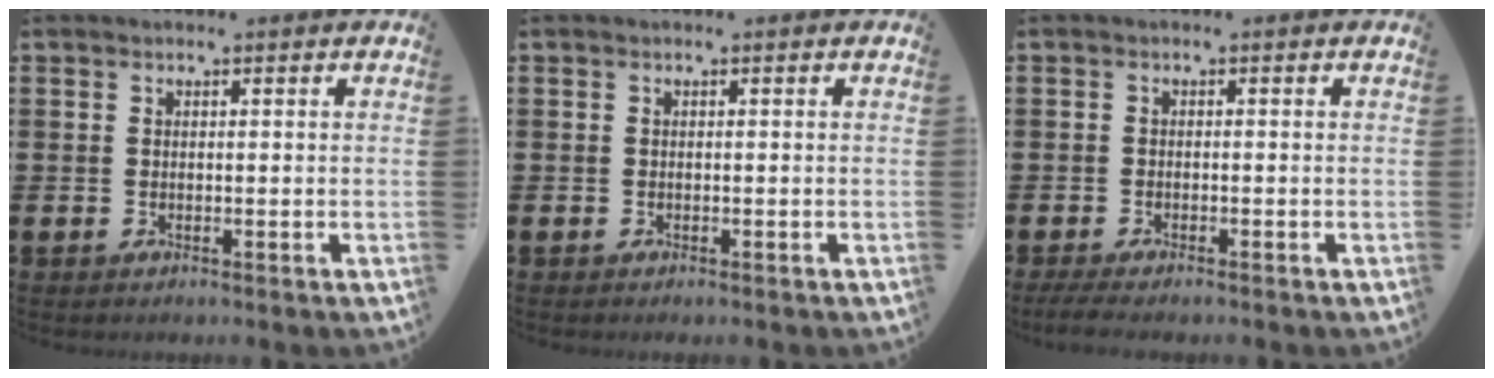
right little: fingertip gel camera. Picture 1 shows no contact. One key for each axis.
{"total": 0.0}
{"total": 1.3, "fx": -1.0, "fy": 0.2, "fz": 0.9, "tx": -0.016, "ty": 0.001, "tz": -0.019}